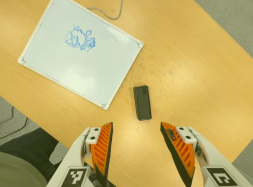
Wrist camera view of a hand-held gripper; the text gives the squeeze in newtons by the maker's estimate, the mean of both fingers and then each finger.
{"total": 0.0}